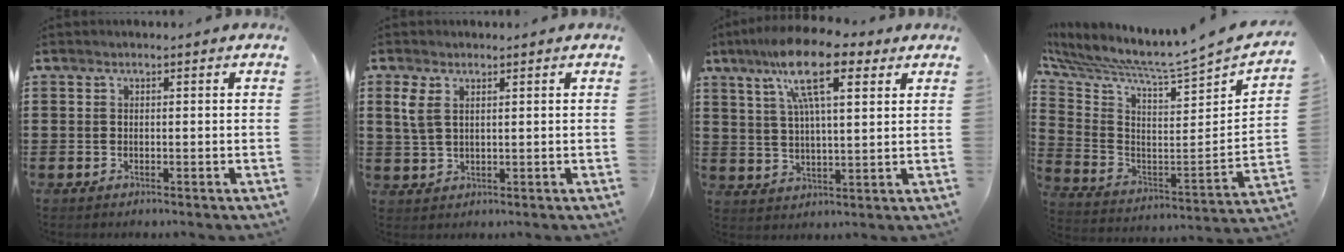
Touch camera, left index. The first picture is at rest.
{"total": 3.2, "force": [1.5, 1.6, 2.3], "torque": [-0.060, 0.004, 0.025]}
{"total": 13.4, "force": [7.9, 3.7, 10.2], "torque": [-0.200, -0.007, 0.134]}
{"total": 5.4, "force": [4.7, -0.7, 2.6], "torque": [-0.077, -0.065, 0.066]}